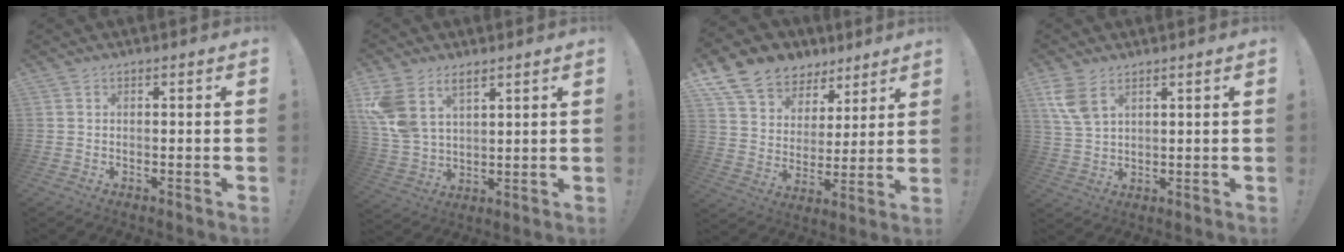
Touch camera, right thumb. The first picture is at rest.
{"total": 11.0, "force": [6.5, 6.9, 5.6], "torque": [-0.119, -0.028, 0.128]}
{"total": 11.9, "force": [8.4, 7.9, 3.0], "torque": [-0.061, -0.065, 0.161]}
{"total": 7.1, "force": [4.0, 3.9, 4.5], "torque": [-0.091, -0.012, 0.077]}